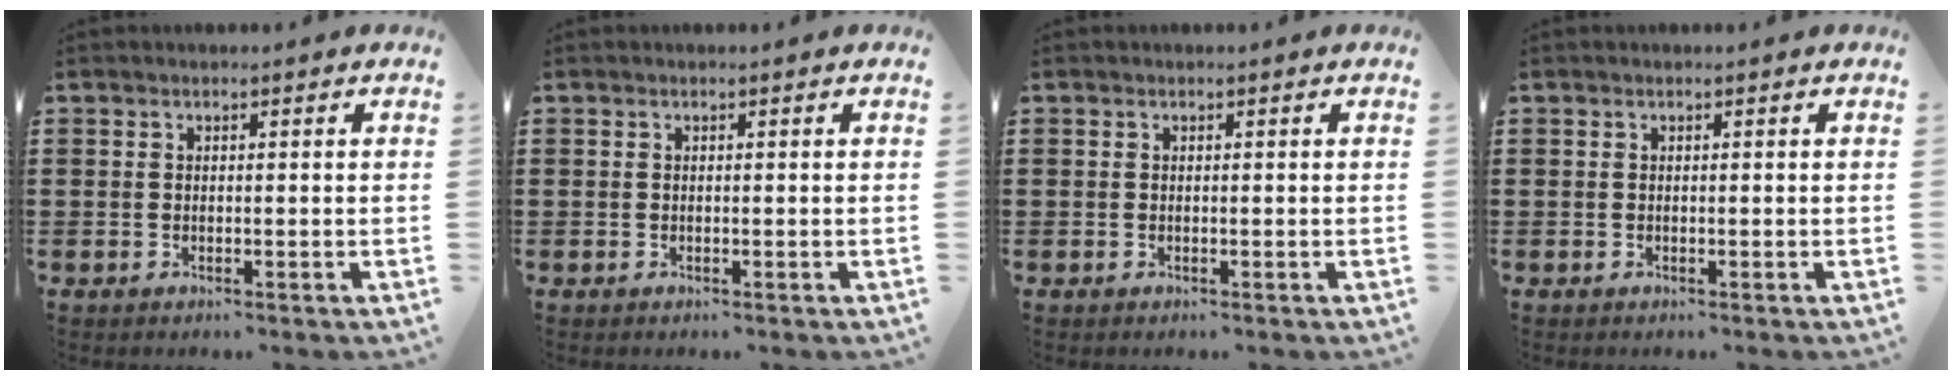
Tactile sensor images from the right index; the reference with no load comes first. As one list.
[{"total": 0.0}, {"total": 0.0}, {"total": 0.0}]